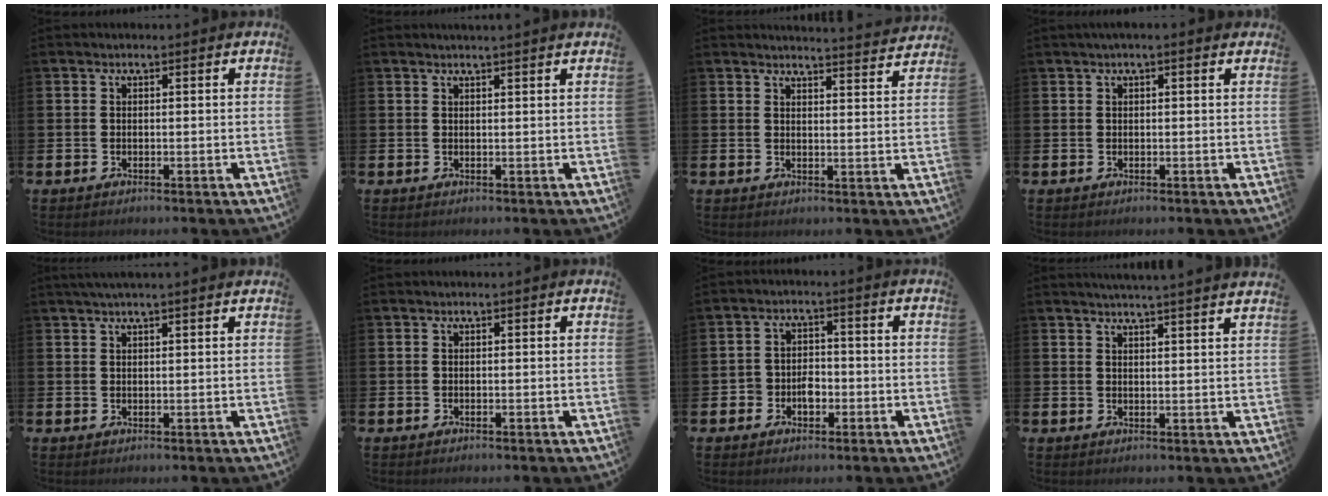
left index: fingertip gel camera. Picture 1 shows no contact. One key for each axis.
{"total": 1.0, "fx": 1.0, "fy": -0.2, "fz": 0.2, "tx": 0.002, "ty": -0.004, "tz": 0.018}
{"total": 3.7, "fx": 3.7, "fy": -0.3, "fz": 0.1, "tx": 0.004, "ty": -0.031, "tz": 0.063}
{"total": 0.9, "fx": 0.6, "fy": 0.0, "fz": 0.7, "tx": -0.011, "ty": 0.002, "tz": 0.009}
{"total": 1.9, "fx": 1.7, "fy": -0.1, "fz": 0.9, "tx": -0.014, "ty": -0.002, "tz": 0.030}
{"total": 0.0}
{"total": 3.1, "fx": -1.3, "fy": 2.5, "fz": 1.3, "tx": -0.020, "ty": 0.002, "tz": -0.032}
{"total": 3.5, "fx": 3.3, "fy": -1.0, "fz": 0.0, "tx": -0.002, "ty": -0.023, "tz": 0.059}